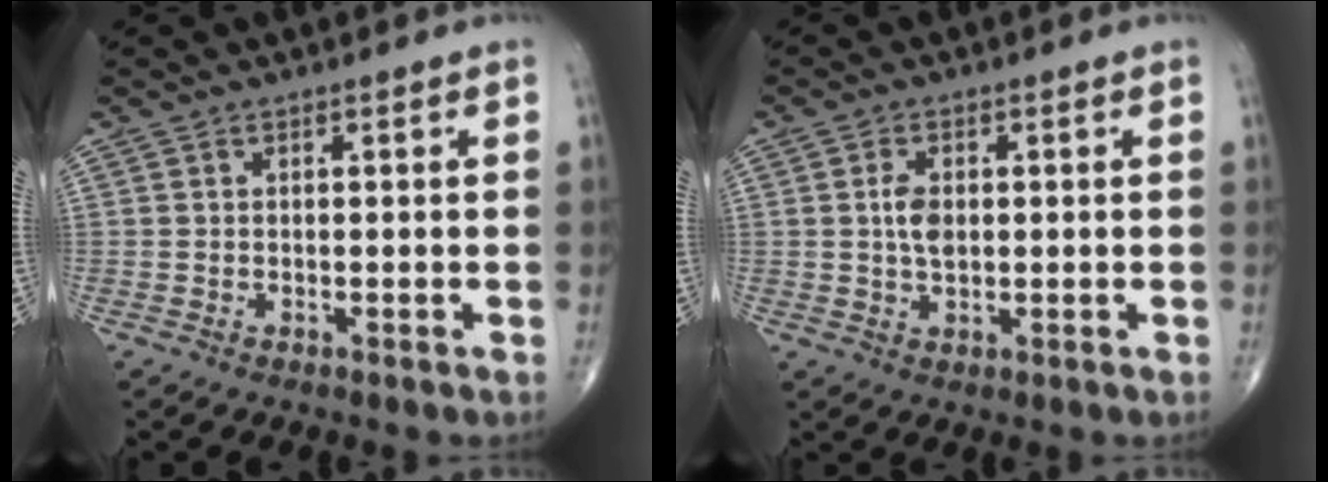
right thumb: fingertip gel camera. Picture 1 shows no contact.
{"total": 4.1, "force": [0.4, 2.4, 3.3], "torque": [-0.060, 0.000, 0.008]}